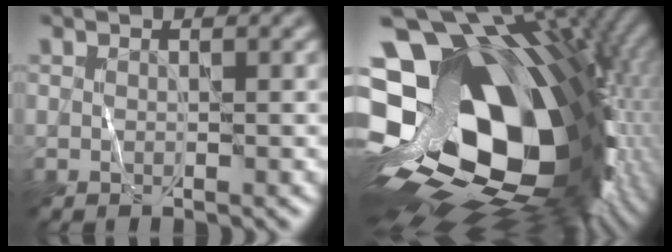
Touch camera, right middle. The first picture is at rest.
{"total": 20.5, "force": [-0.8, 13.8, 15.2], "torque": [-0.263, -0.014, -0.006]}